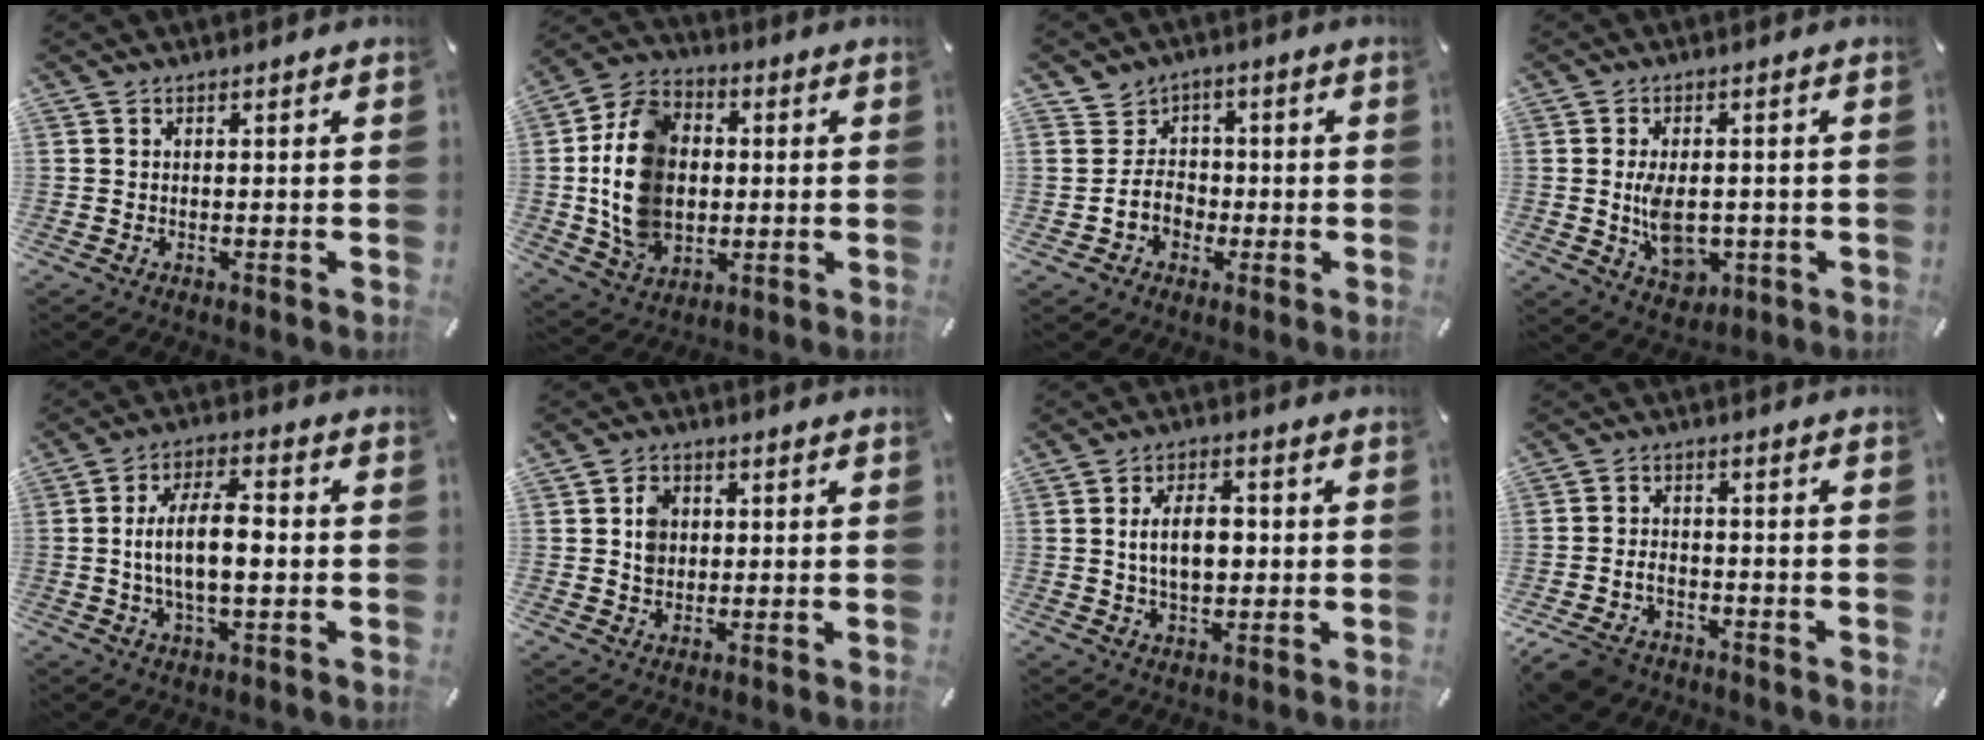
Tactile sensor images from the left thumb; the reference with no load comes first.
{"total": 16.0, "force": [0.2, 12.9, 9.5], "torque": [-0.219, 0.011, 0.006]}
{"total": 7.2, "force": [-0.8, 7.1, 1.1], "torque": [-0.012, 0.010, -0.013]}
{"total": 7.8, "force": [-0.8, 5.5, 5.6], "torque": [-0.101, -0.004, -0.017]}
{"total": 10.9, "force": [-0.7, 5.1, 9.6], "torque": [-0.179, 0.010, -0.014]}
{"total": 5.0, "force": [0.4, 4.4, 2.2], "torque": [-0.033, 0.005, 0.005]}
{"total": 8.5, "force": [0.2, 5.5, 6.5], "torque": [-0.114, 0.004, -0.004]}
{"total": 5.7, "force": [-3.6, 3.9, 2.2], "torque": [-0.052, 0.017, -0.070]}